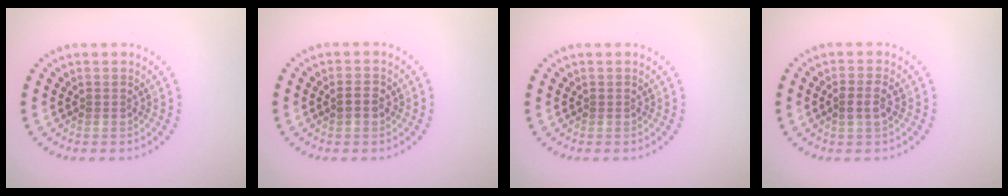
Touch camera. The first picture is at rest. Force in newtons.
{"total": 1.3, "press": 1.3, "slide": 0.0}
{"total": 0.0}
{"total": 1.8, "press": 1.8, "slide": 0.2}